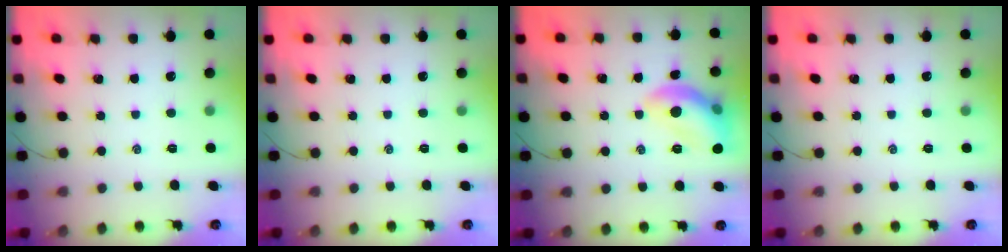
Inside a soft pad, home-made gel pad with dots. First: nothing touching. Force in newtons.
{"total": 0.0}
{"total": 12.7, "press": 12.7, "slide": 1.0}
{"total": 0.0}